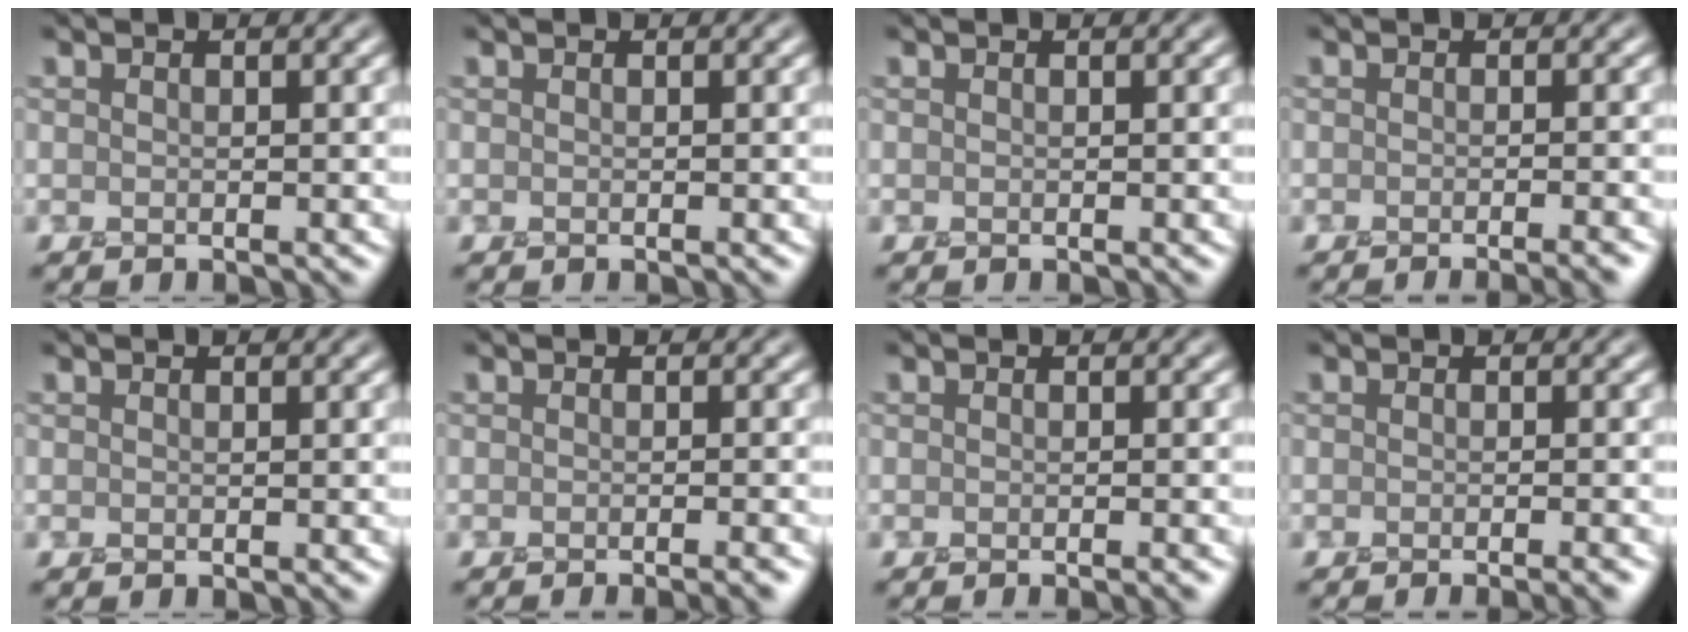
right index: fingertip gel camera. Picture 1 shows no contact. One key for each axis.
{"total": 0.0}
{"total": 0.0}
{"total": 3.4, "fx": -1.9, "fy": 1.1, "fz": 2.7, "tx": -0.008, "ty": 0.008, "tz": -0.025}
{"total": 0.0}
{"total": 2.9, "fx": -1.5, "fy": 0.9, "fz": 2.3, "tx": -0.005, "ty": 0.004, "tz": -0.021}
{"total": 1.4, "fx": -0.7, "fy": 0.4, "fz": 1.2, "tx": -0.003, "ty": -0.004, "tz": -0.011}
{"total": 2.7, "fx": -1.4, "fy": 0.8, "fz": 2.1, "tx": -0.004, "ty": 0.003, "tz": -0.018}